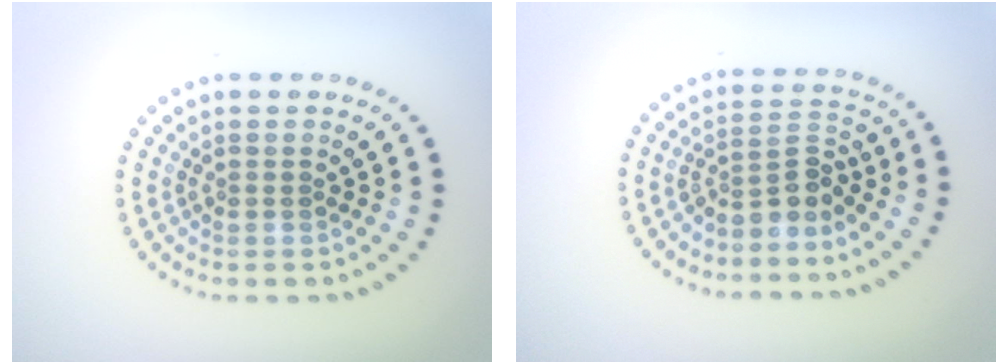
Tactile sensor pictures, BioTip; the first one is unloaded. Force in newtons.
{"total": 2.9, "press": 2.1, "slide": 2.0}